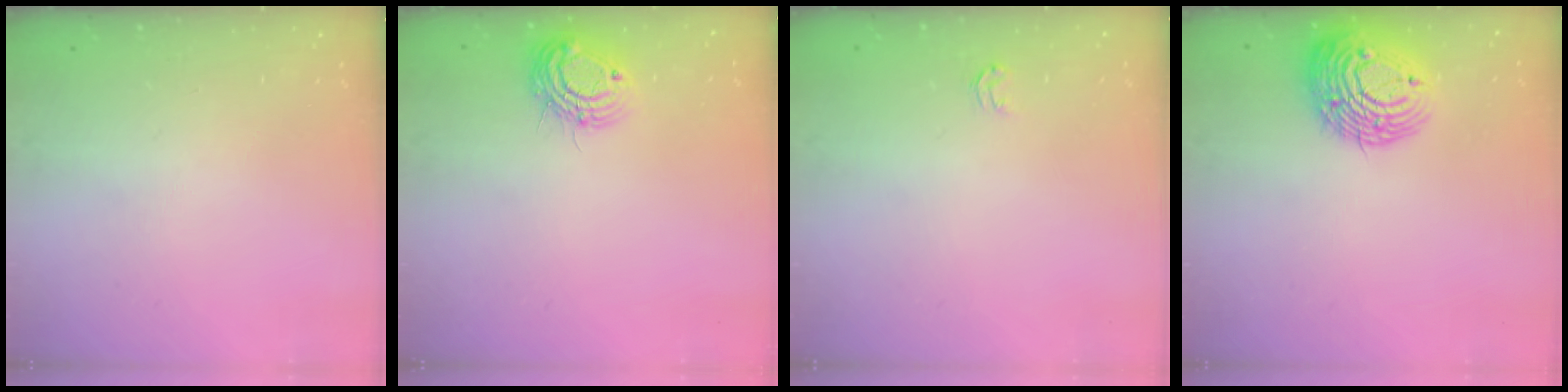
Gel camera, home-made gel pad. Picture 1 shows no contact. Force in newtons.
{"total": 11.0, "press": 11.0, "slide": 1.0}
{"total": 2.9, "press": 2.9, "slide": 0.1}
{"total": 15.4, "press": 15.2, "slide": 2.5}